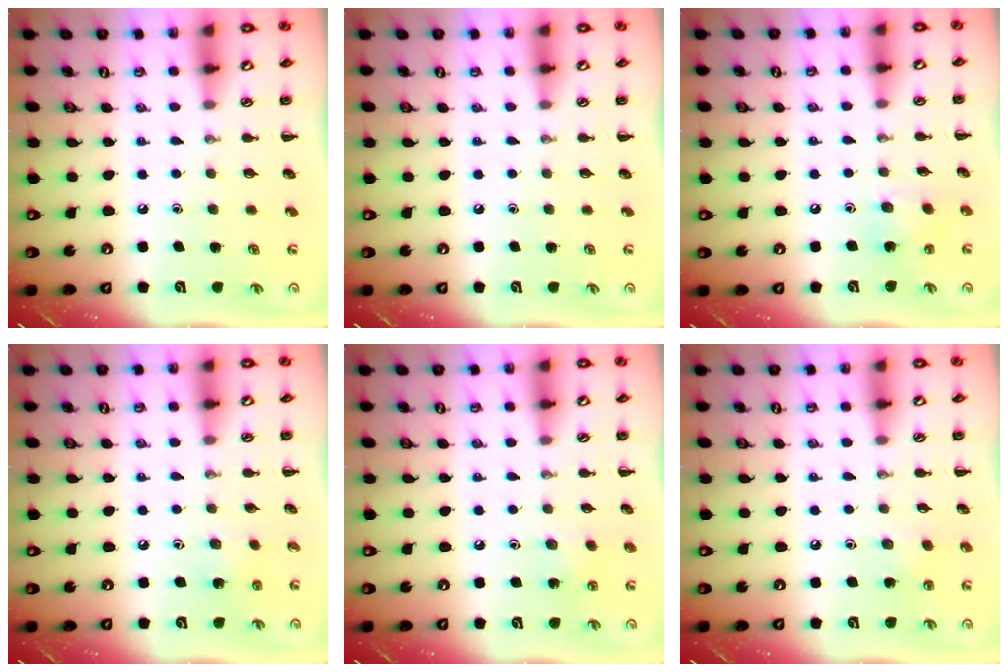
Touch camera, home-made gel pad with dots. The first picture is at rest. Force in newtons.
{"total": 0.0}
{"total": 5.9, "press": 5.7, "slide": 1.4}
{"total": 2.4, "press": 2.4, "slide": 0.6}
{"total": 6.2, "press": 6.1, "slide": 1.5}
{"total": 3.0, "press": 2.8, "slide": 1.0}